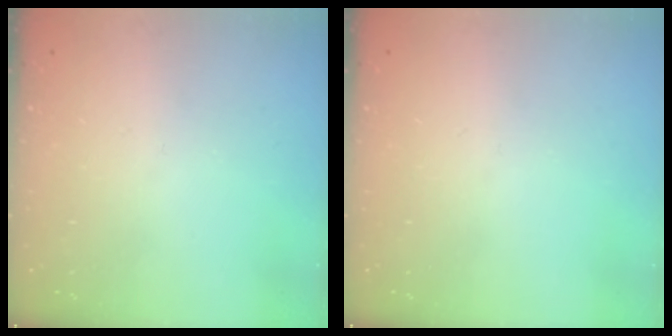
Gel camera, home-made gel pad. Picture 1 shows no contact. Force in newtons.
{"total": 0.0}